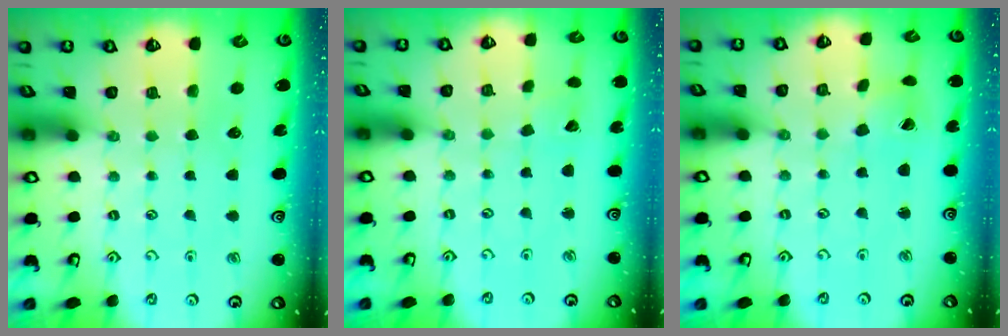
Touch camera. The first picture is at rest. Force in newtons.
{"total": 1.4, "press": 1.4, "slide": 0.1}
{"total": 2.9, "press": 2.8, "slide": 0.4}